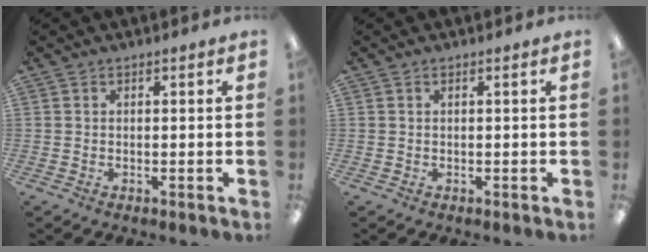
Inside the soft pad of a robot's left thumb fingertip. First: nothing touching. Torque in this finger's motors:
{"motor_torque": [0.00, 0.00, 0.00, 0.00, 0.00]}